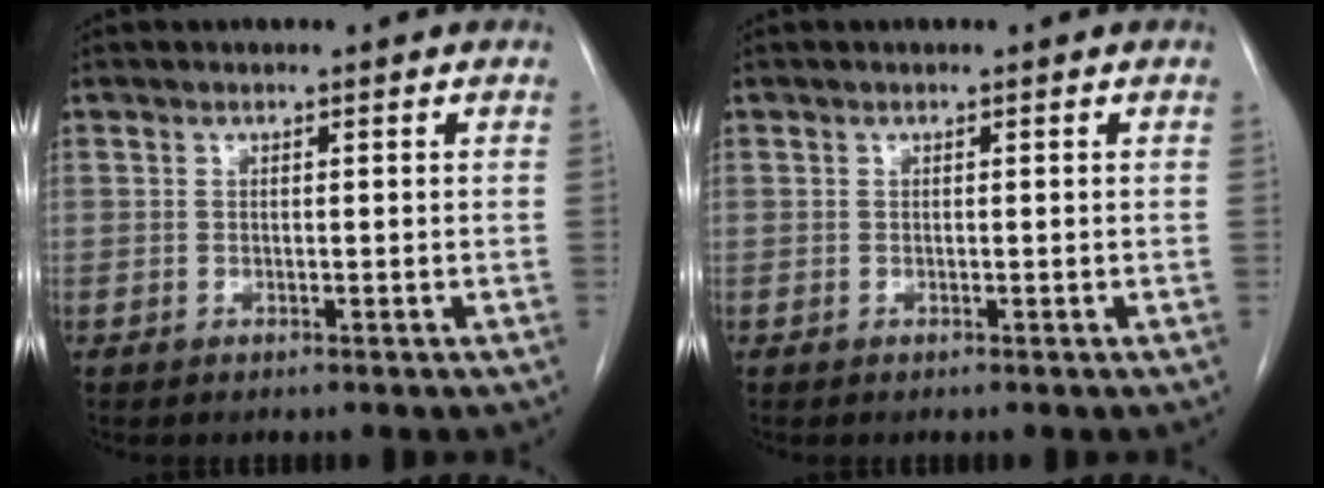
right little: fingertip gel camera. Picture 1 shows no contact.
{"total": 0.0}